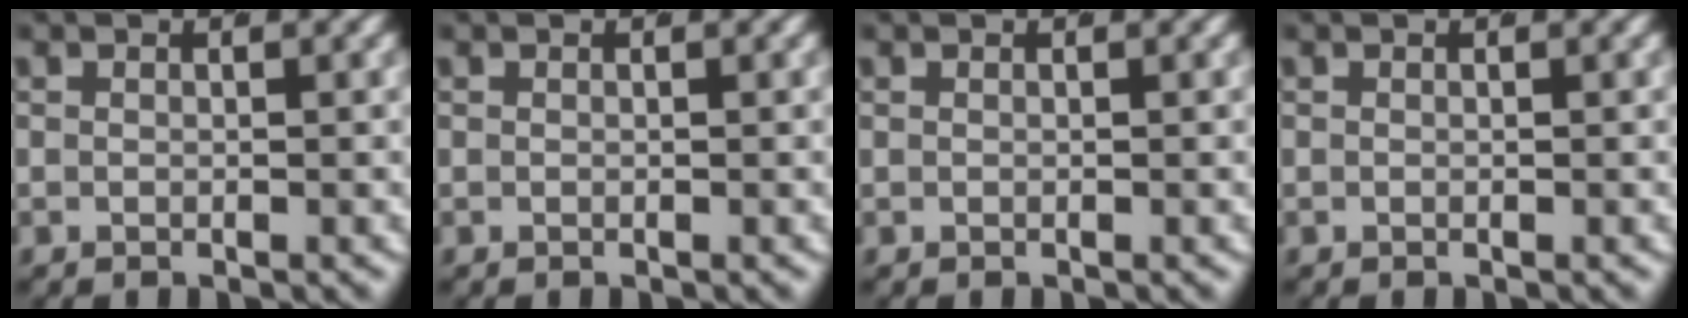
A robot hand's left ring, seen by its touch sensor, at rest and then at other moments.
{"total": 0.0}
{"total": 0.0}
{"total": 0.0}